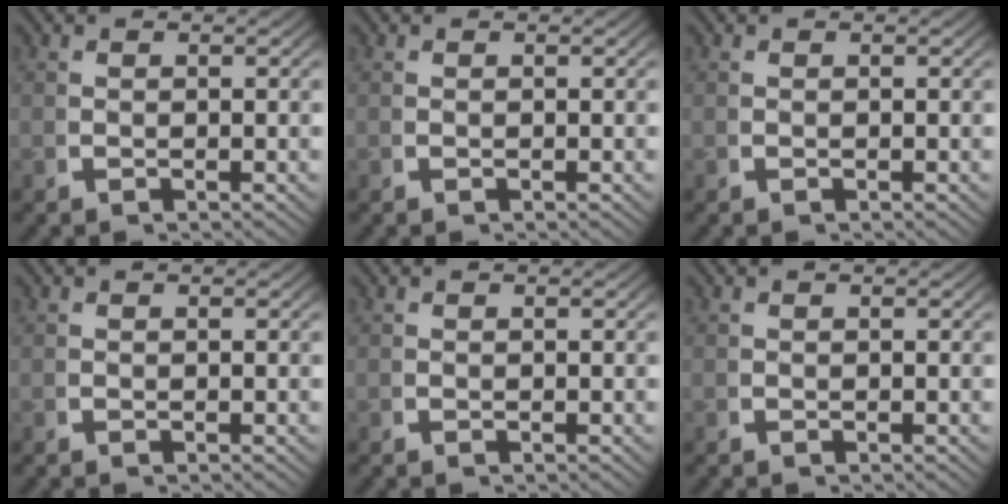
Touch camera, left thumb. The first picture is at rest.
{"total": 0.0}
{"total": 0.0}
{"total": 0.0}
{"total": 0.0}
{"total": 0.0}